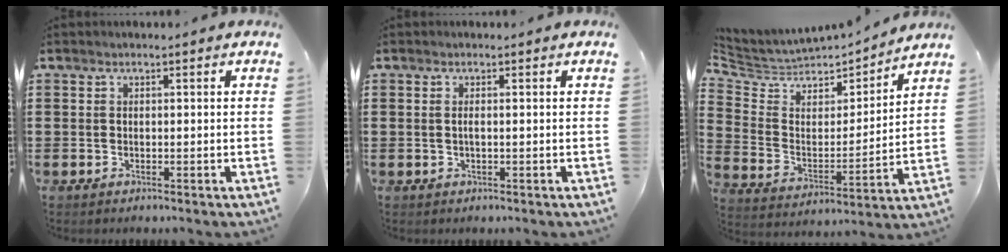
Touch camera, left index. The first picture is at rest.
{"total": 0.7, "force": [0.0, 0.0, 0.7], "torque": [-0.015, -0.002, -0.001]}
{"total": 4.7, "force": [4.4, 1.8, 0.2], "torque": [-0.041, -0.039, 0.069]}